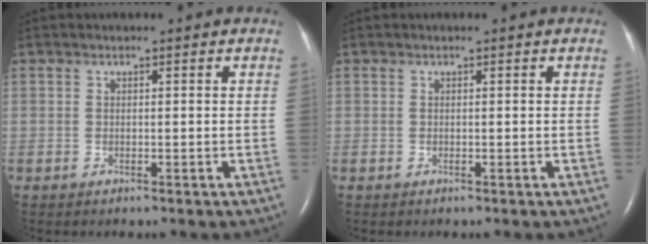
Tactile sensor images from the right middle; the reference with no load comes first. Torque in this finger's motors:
{"motor_torque": [0.00, 0.00, 0.00, 0.00]}